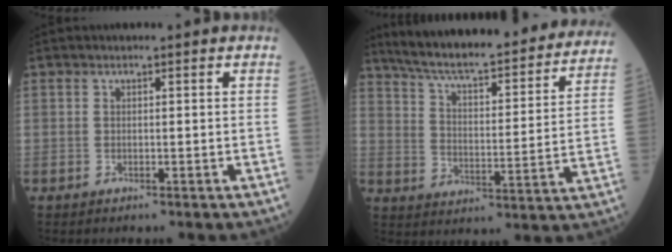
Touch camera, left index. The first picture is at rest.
{"total": 29.6, "force": [26.2, 5.2, 12.8], "torque": [-0.200, -0.035, 0.342]}